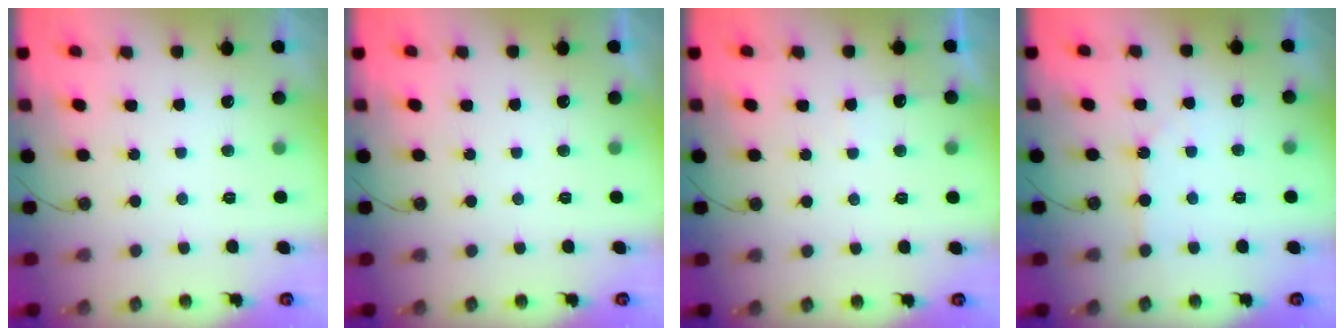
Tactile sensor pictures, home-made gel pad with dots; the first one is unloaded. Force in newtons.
{"total": 0.6, "press": 0.5, "slide": 0.2}
{"total": 4.8, "press": 4.8, "slide": 0.6}
{"total": 2.1, "press": 2.1, "slide": 0.4}